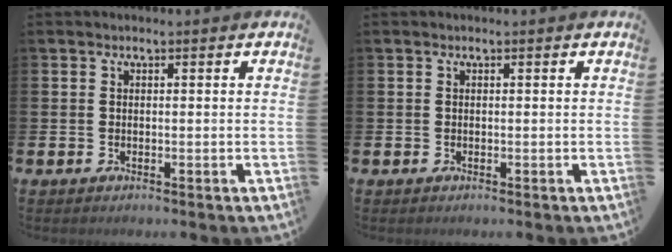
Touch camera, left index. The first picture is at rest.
{"total": 0.0}